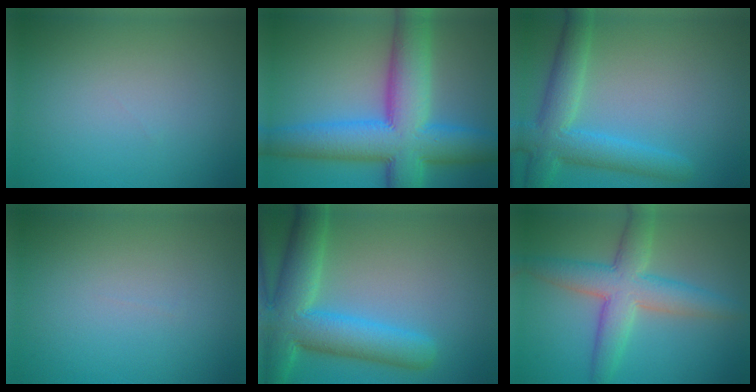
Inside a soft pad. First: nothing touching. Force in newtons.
{"total": 12.5, "press": 12.5, "slide": 0.2}
{"total": 5.6, "press": 5.6, "slide": 0.2}
{"total": 0.0}
{"total": 9.0, "press": 9.0, "slide": 0.6}
{"total": 6.4, "press": 6.4, "slide": 0.2}